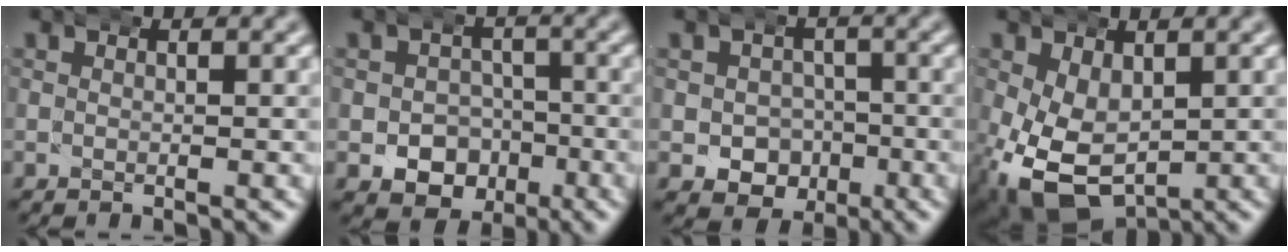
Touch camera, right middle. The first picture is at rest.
{"total": 7.8, "force": [-3.4, 6.8, 1.8], "torque": [-0.017, -0.031, -0.053]}
{"total": 6.4, "force": [-2.6, 5.7, 1.6], "torque": [-0.023, -0.033, -0.034]}
{"total": 11.4, "force": [-4.6, 8.7, 5.7], "torque": [-0.147, -0.081, -0.050]}